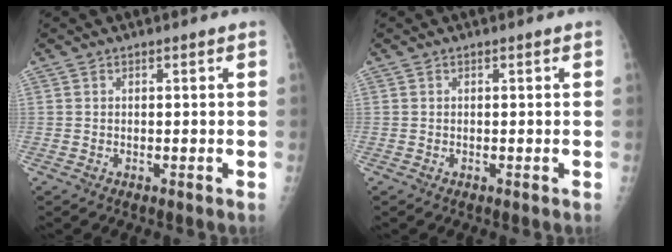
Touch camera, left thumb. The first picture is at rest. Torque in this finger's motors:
{"motor_torque": [-0.33, -0.05, -0.19, -0.07, 0.00]}